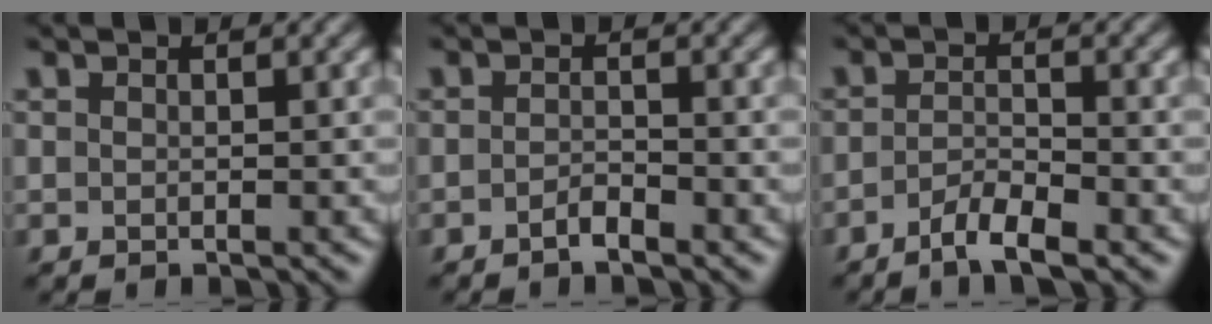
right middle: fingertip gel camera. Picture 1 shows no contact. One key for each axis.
{"total": 1.4, "fx": -1.0, "fy": 0.3, "fz": 0.9, "tx": -0.018, "ty": 0.002, "tz": -0.020}
{"total": 3.0, "fx": -2.0, "fy": 0.6, "fz": 2.1, "tx": -0.040, "ty": 0.002, "tz": -0.042}